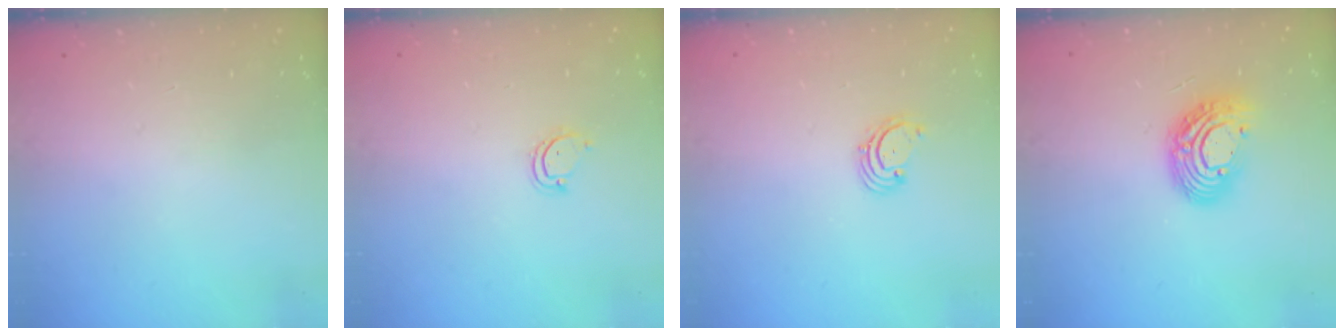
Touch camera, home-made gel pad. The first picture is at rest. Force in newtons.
{"total": 3.9, "press": 3.9, "slide": 0.2}
{"total": 1.6, "press": 1.6, "slide": 0.2}
{"total": 12.3, "press": 12.3, "slide": 1.0}